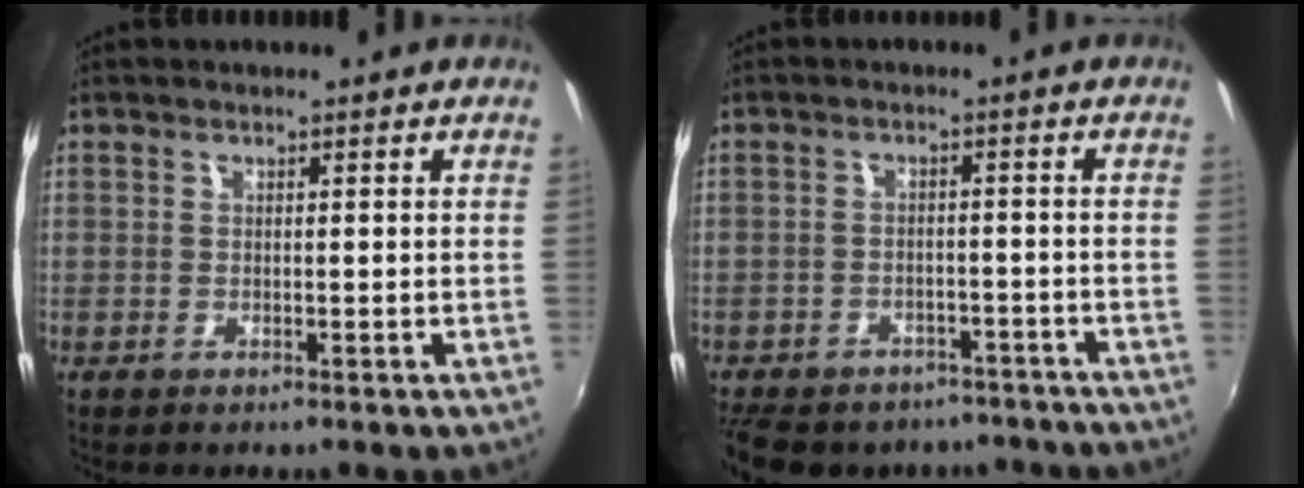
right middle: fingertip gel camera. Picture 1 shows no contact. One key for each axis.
{"total": 17.1, "fx": -13.6, "fy": 8.2, "fz": 6.1, "tx": -0.150, "ty": 0.004, "tz": -0.177}